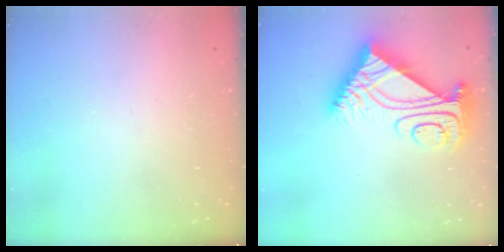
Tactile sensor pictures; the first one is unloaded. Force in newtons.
{"total": 12.1, "press": 12.0, "slide": 1.1}